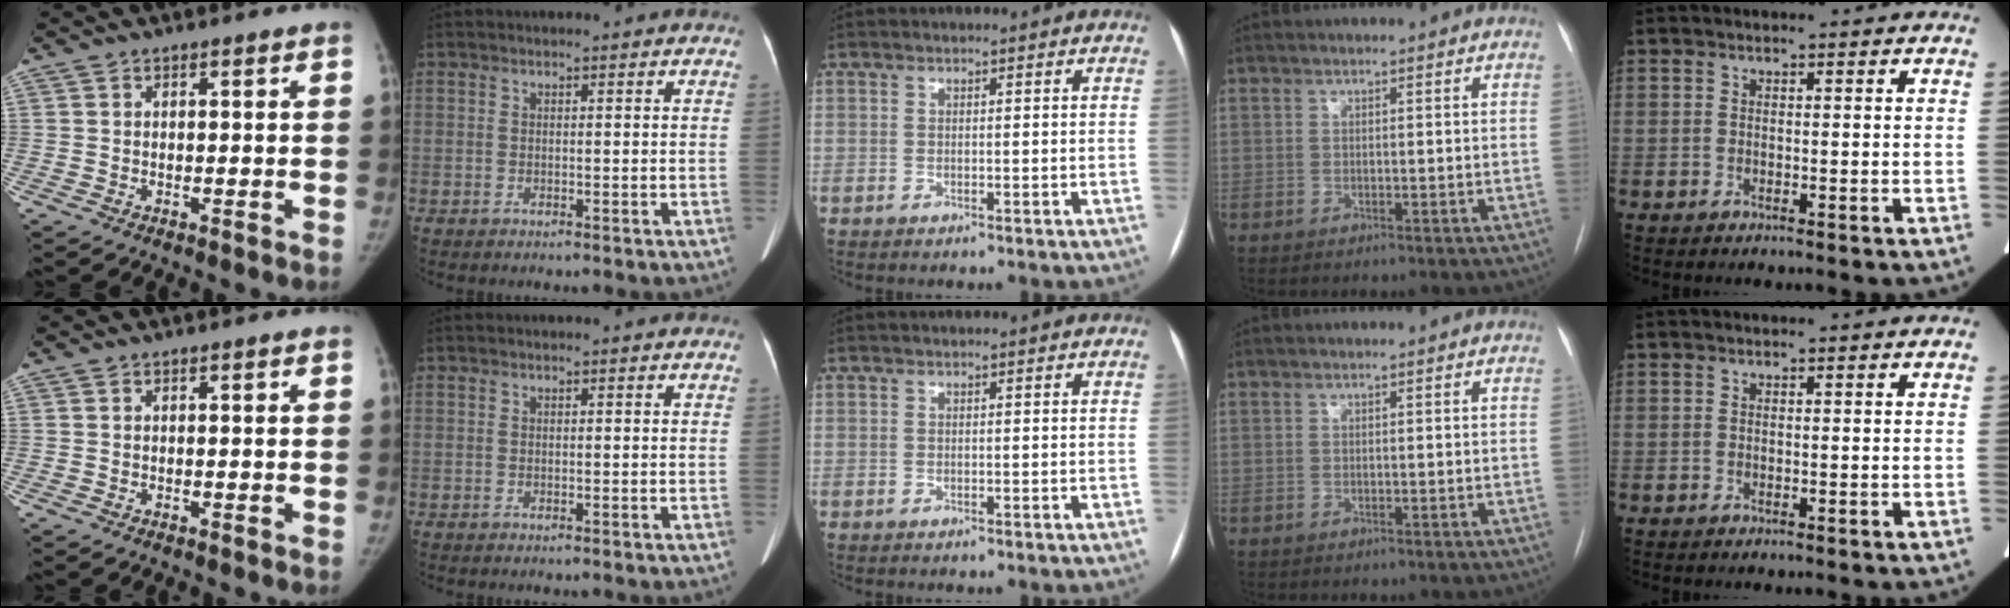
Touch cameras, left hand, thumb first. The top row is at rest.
{}